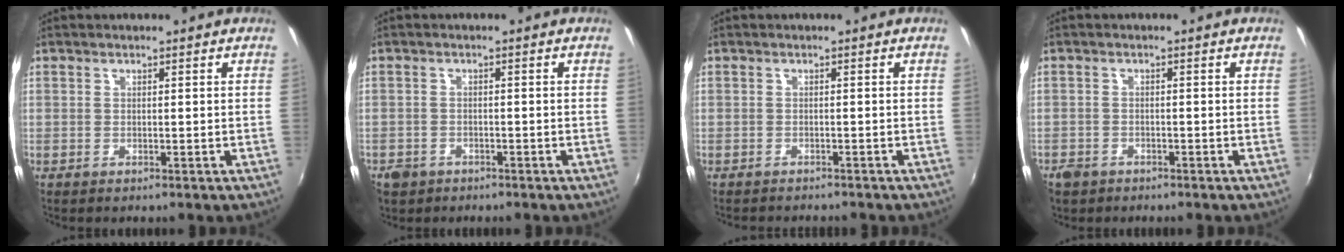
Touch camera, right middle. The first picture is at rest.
{"total": 3.9, "force": [-2.4, 2.9, 1.2], "torque": [-0.039, -0.004, -0.039]}
{"total": 2.6, "force": [-2.4, 0.7, 0.6], "torque": [-0.019, -0.008, -0.038]}
{"total": 3.2, "force": [-2.2, 2.1, 1.0], "torque": [-0.030, -0.004, -0.039]}